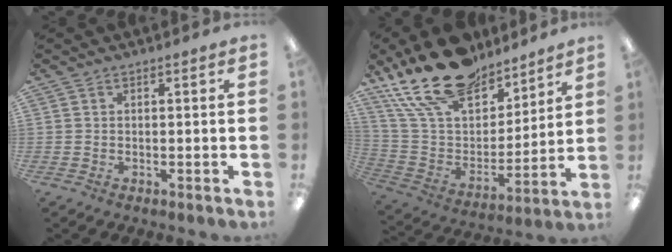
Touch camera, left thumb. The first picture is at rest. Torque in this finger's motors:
{"motor_torque": [0.74, 0.34, 1.48, -1.29, 0.41]}